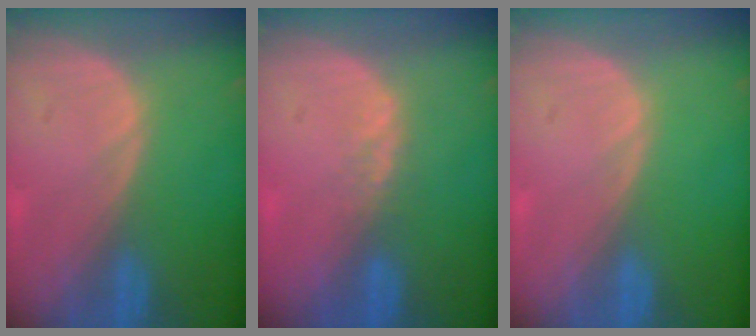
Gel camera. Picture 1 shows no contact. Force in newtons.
{"total": 1.7, "press": 1.4, "slide": 0.9}
{"total": 0.0}